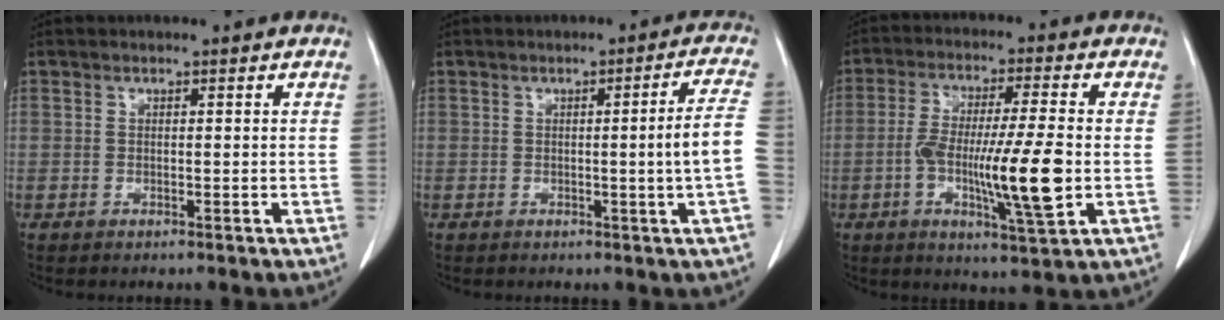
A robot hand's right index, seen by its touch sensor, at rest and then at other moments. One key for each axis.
{"total": 6.0, "fx": -0.9, "fy": -1.3, "fz": 5.8, "tx": -0.073, "ty": -0.002, "tz": -0.014}
{"total": 12.6, "fx": -2.4, "fy": 0.8, "fz": 12.4, "tx": -0.220, "ty": -0.010, "tz": -0.043}